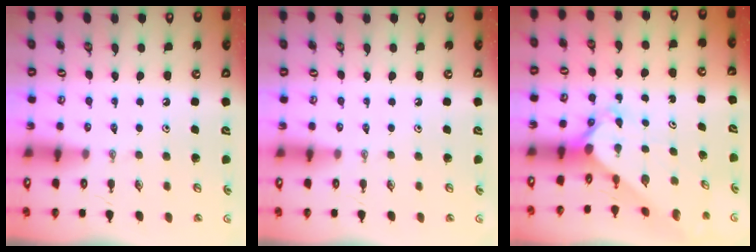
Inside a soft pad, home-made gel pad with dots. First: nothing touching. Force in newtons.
{"total": 0.0}
{"total": 2.3, "press": 2.3, "slide": 0.1}